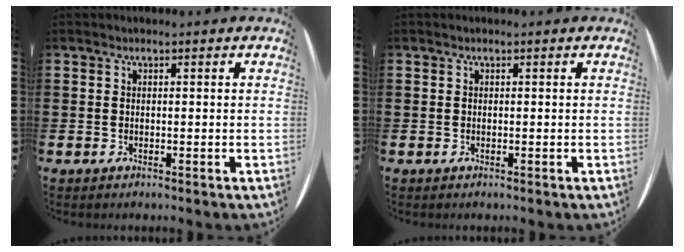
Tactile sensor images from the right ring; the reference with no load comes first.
{"total": 0.0}